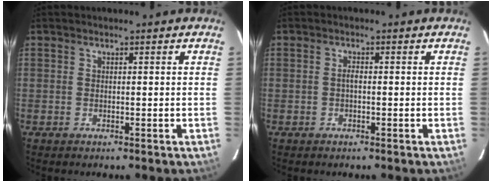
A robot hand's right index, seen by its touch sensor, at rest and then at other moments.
{"total": 1.0, "force": [-0.2, 0.4, 0.9], "torque": [-0.017, 0.005, -0.005]}